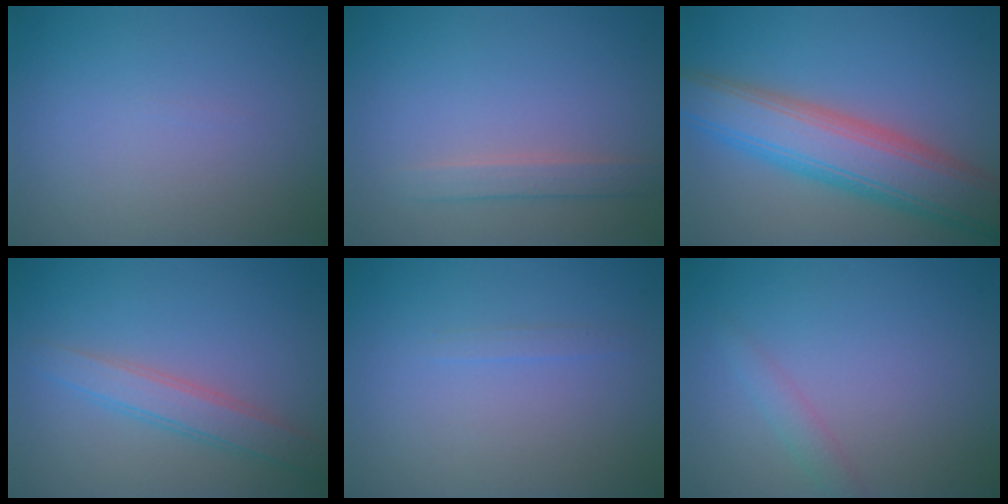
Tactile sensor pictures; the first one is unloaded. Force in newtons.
{"total": 1.8, "press": 1.8, "slide": 0.1}
{"total": 8.5, "press": 8.5, "slide": 0.3}
{"total": 2.9, "press": 2.9, "slide": 0.1}
{"total": 0.6, "press": 0.6, "slide": 0.0}
{"total": 1.3, "press": 1.3, "slide": 0.1}